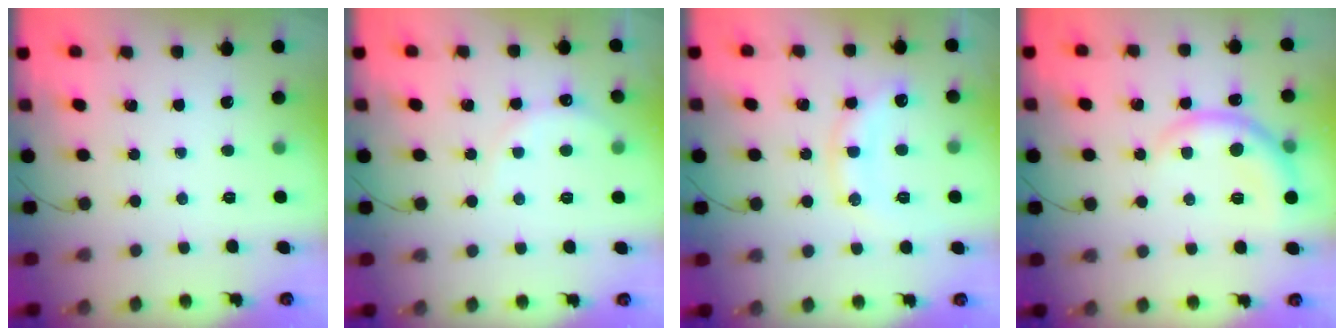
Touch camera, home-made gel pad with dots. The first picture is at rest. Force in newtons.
{"total": 6.7, "press": 6.6, "slide": 1.5}
{"total": 14.4, "press": 14.4, "slide": 0.6}
{"total": 8.1, "press": 8.1, "slide": 0.4}